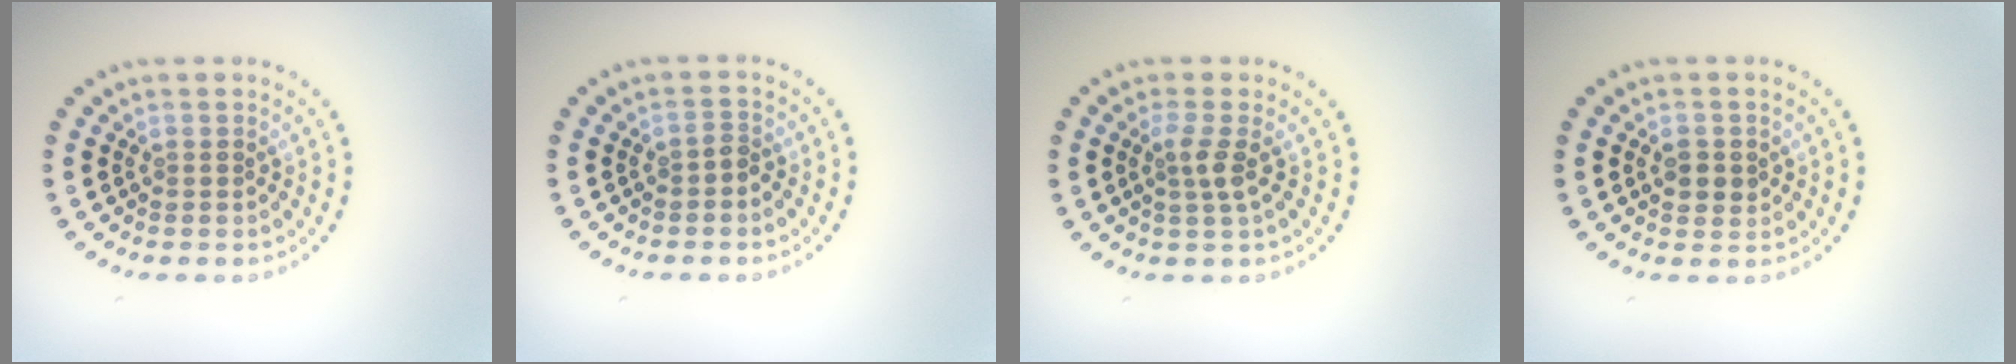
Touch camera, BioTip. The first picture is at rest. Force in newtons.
{"total": 1.0, "press": 0.8, "slide": 0.6}
{"total": 1.8, "press": 1.3, "slide": 1.3}
{"total": 1.7, "press": 1.7, "slide": 0.2}